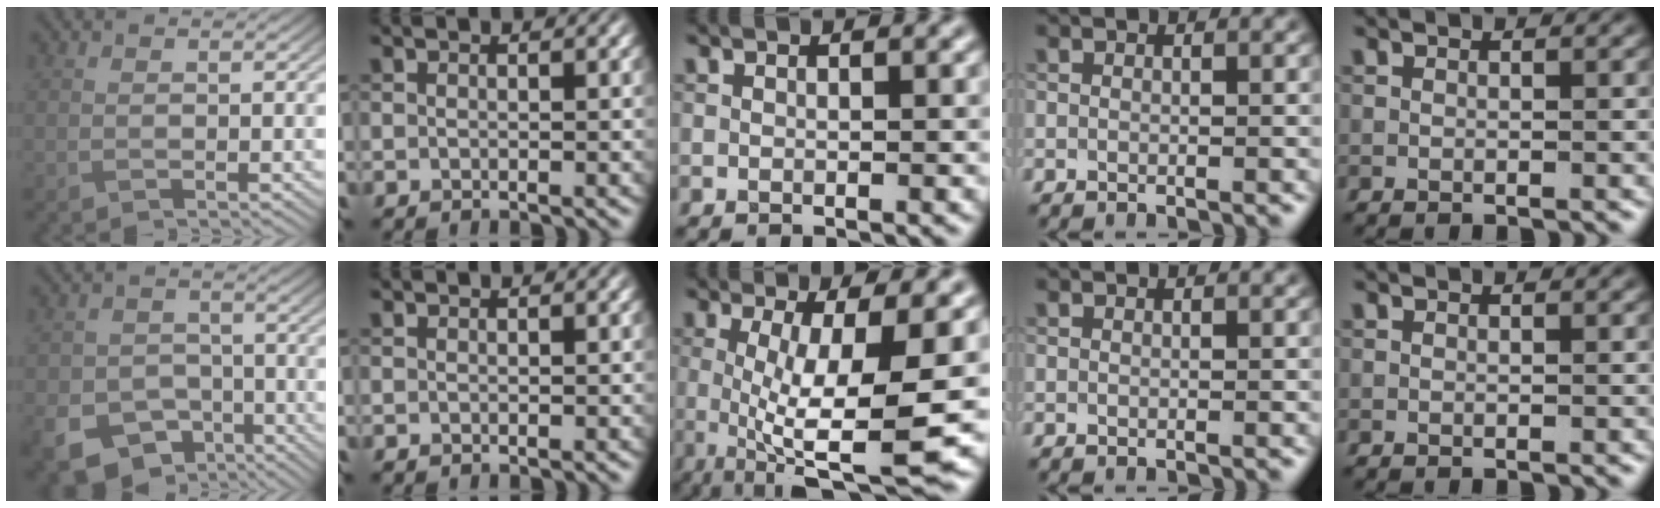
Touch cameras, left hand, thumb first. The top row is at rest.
{"thumb": {"total": 11.4, "force": [-6.7, 8.2, 4.1], "torque": [-0.093, -0.045, -0.110]}, "middle": {"total": 9.3, "force": [-0.9, 2.1, 9.0], "torque": [-0.159, -0.016, -0.011]}}